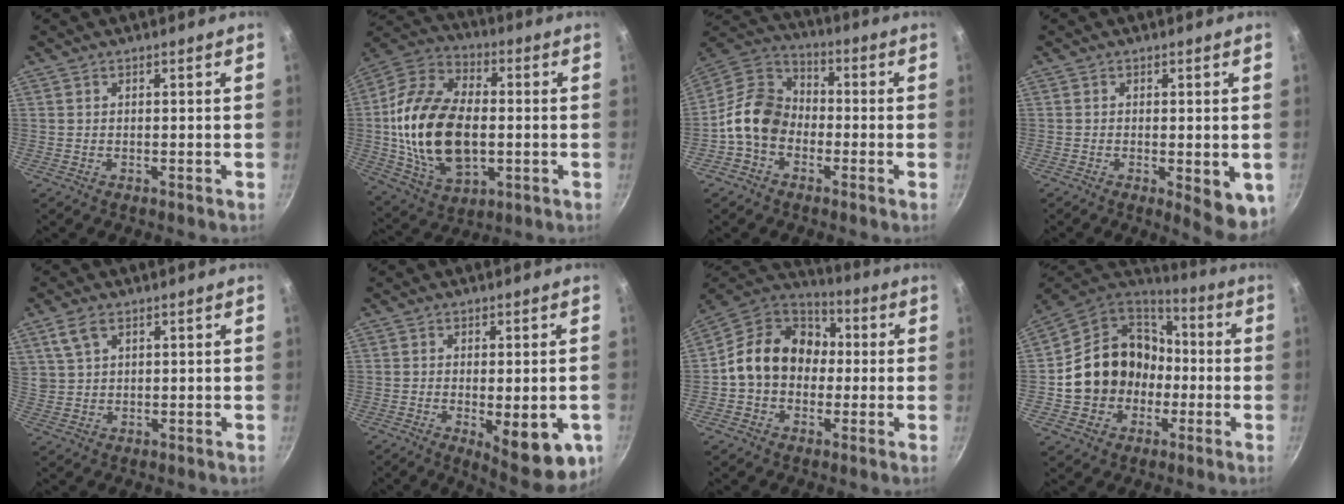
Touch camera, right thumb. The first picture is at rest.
{"total": 22.9, "force": [-0.9, 14.1, 18.0], "torque": [-0.330, 0.018, -0.017]}
{"total": 11.5, "force": [-3.2, 8.9, 6.6], "torque": [-0.084, 0.041, -0.084]}
{"total": 7.2, "force": [-1.7, 2.5, 6.6], "torque": [-0.073, -0.007, -0.016]}
{"total": 4.8, "force": [2.5, 2.8, 3.0], "torque": [-0.051, 0.000, 0.055]}
{"total": 13.2, "force": [-3.7, 4.7, 11.8], "torque": [-0.134, -0.008, -0.037]}
{"total": 16.7, "force": [0.5, 13.5, 9.7], "torque": [-0.127, 0.043, -0.009]}
{"total": 18.6, "force": [-1.9, 16.2, 8.9], "torque": [-0.126, 0.050, -0.024]}